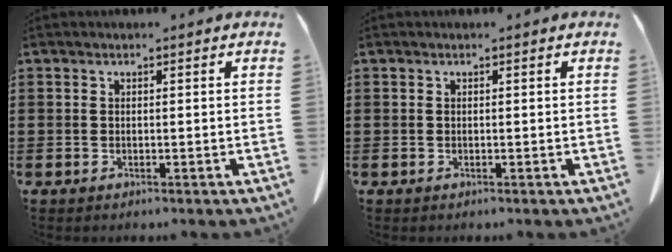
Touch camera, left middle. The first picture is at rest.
{"total": 0.0}